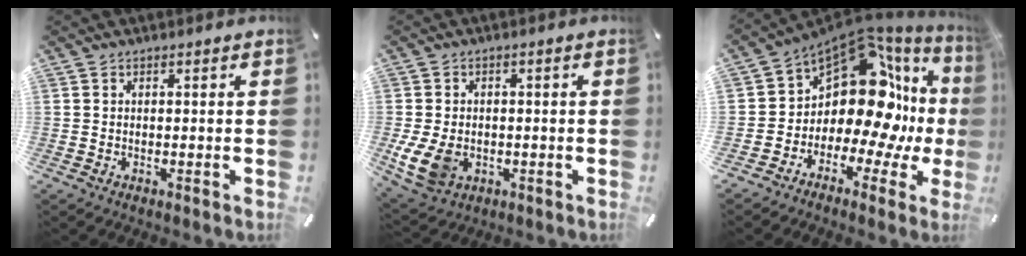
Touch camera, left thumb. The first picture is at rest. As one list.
[{"total": 8.2, "force": [-1.7, 6.1, 5.1], "torque": [-0.121, 0.000, -0.032]}, {"total": 15.1, "force": [3.3, 9.8, 11.0], "torque": [-0.173, -0.064, 0.050]}]